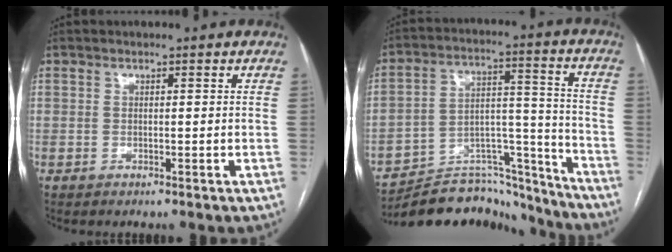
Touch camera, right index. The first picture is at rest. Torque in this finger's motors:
{"motor_torque": [-0.97, -0.73, -0.67, -0.15]}